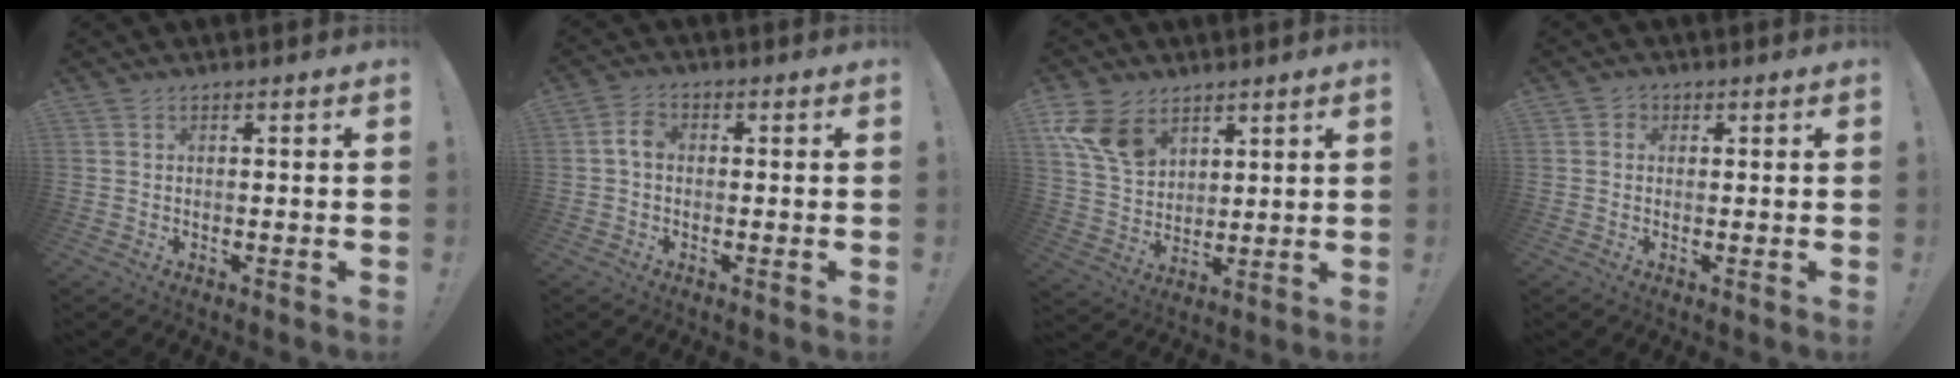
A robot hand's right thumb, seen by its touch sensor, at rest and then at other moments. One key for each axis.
{"total": 4.2, "fx": -0.3, "fy": 2.9, "fz": 3.1, "tx": -0.066, "ty": 0.014, "tz": -0.004}
{"total": 13.4, "fx": 7.4, "fy": 9.1, "fz": 6.4, "tx": -0.123, "ty": -0.028, "tz": 0.149}
{"total": 2.0, "fx": 0.1, "fy": 1.9, "fz": 0.8, "tx": -0.011, "ty": 0.003, "tz": 0.001}